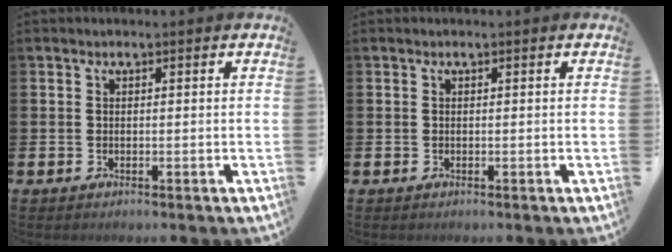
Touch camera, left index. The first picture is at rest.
{"total": 0.0}